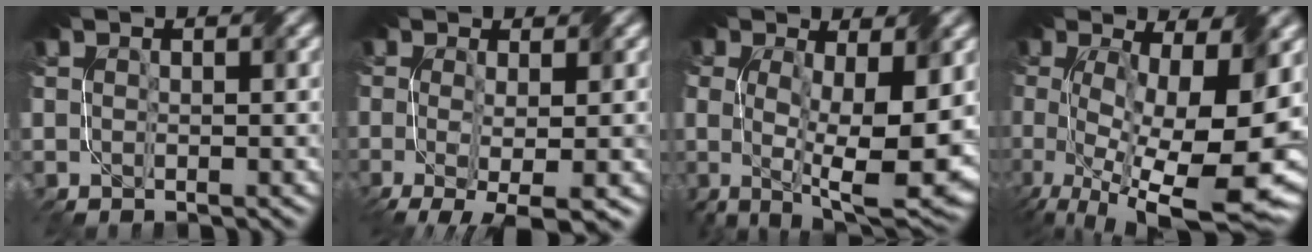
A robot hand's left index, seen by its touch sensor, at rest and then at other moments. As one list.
[{"total": 5.7, "force": [-2.3, 1.9, 4.8], "torque": [-0.085, -0.008, -0.031]}, {"total": 10.3, "force": [0.0, 4.9, 9.1], "torque": [-0.148, -0.021, 0.019]}, {"total": 14.6, "force": [-2.4, 5.6, 13.3], "torque": [-0.207, -0.027, -0.020]}]